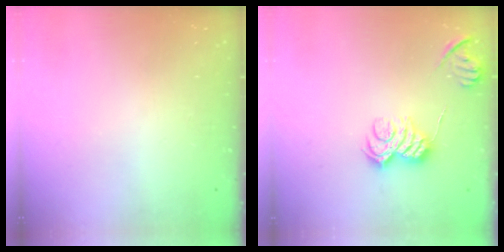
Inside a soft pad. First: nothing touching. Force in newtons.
{"total": 8.5, "press": 8.5, "slide": 0.6}